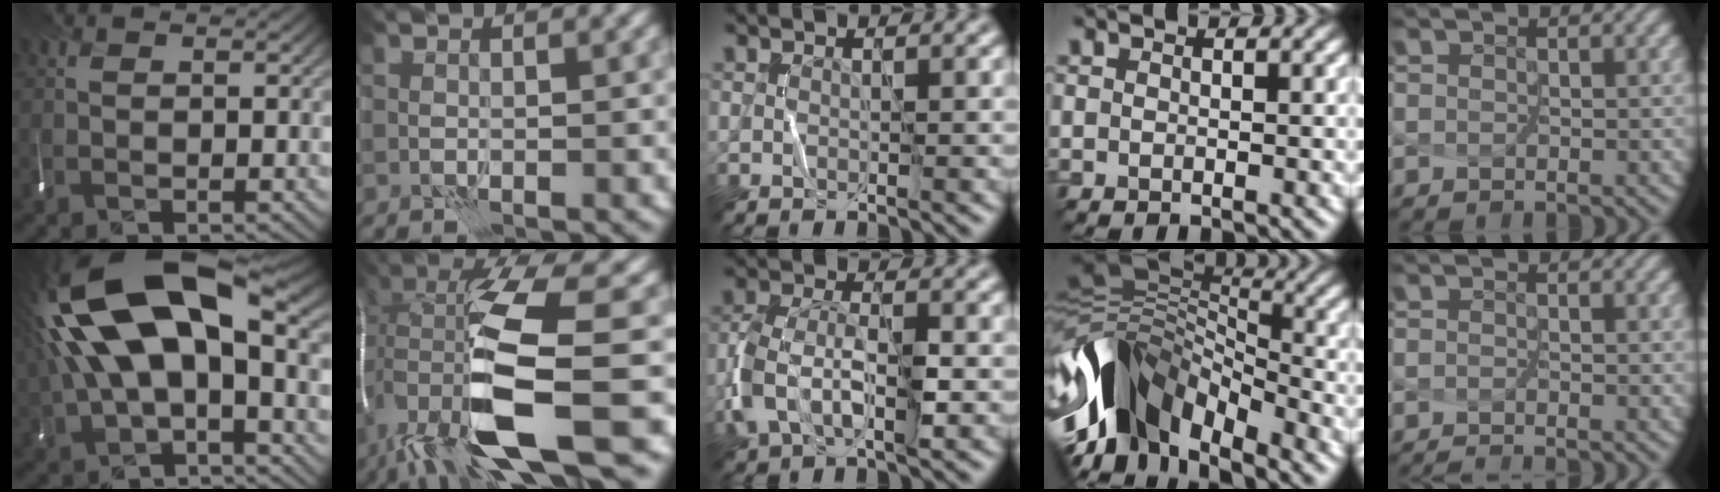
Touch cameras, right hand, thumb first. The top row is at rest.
{"thumb": {"total": 17.0, "force": [2.3, 8.2, 14.7], "torque": [-0.304, 0.002, 0.043]}, "index": {"total": 14.9, "force": [-3.3, 4.2, 14.0], "torque": [-0.277, -0.013, -0.051]}, "middle": {"total": 5.0, "force": [-1.7, 2.8, 3.7], "torque": [-0.085, 0.003, -0.036]}, "ring": {"total": 11.5, "force": [-5.4, 6.6, 7.7], "torque": [-0.145, 0.010, -0.110]}, "little": {"total": 1.5, "force": [-1.3, -0.6, 0.0], "torque": [-0.010, -0.010, -0.026]}}